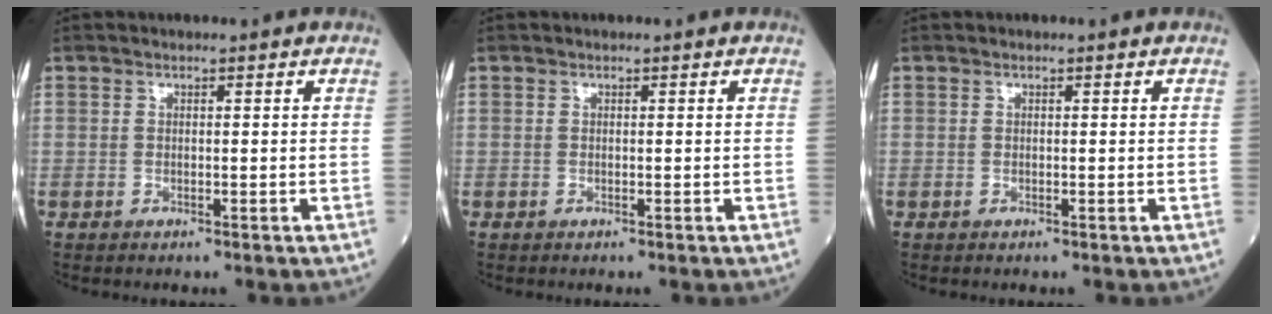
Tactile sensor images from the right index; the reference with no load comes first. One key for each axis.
{"total": 0.0}
{"total": 0.0}